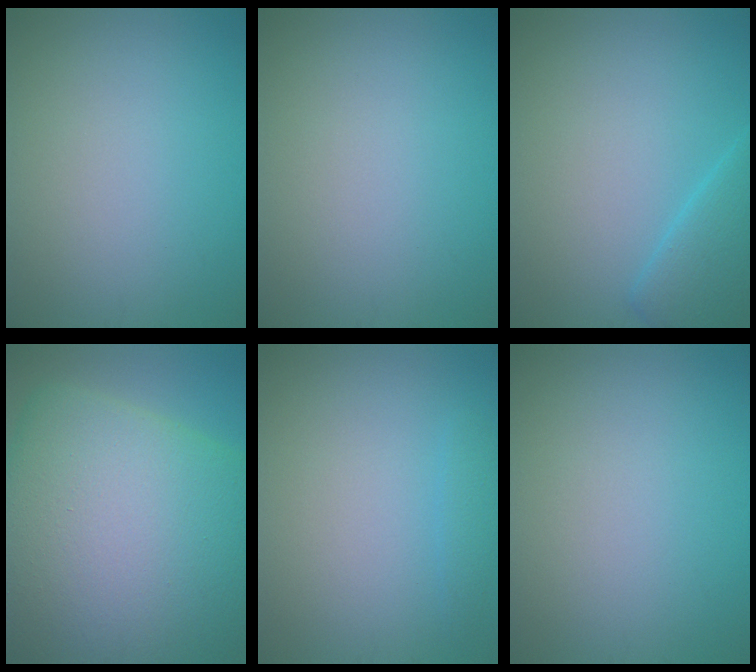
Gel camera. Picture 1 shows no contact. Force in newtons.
{"total": 0.0}
{"total": 3.4, "press": 3.4, "slide": 0.2}
{"total": 19.1, "press": 19.1, "slide": 1.1}
{"total": 1.0, "press": 1.0, "slide": 0.1}
{"total": 0.0}